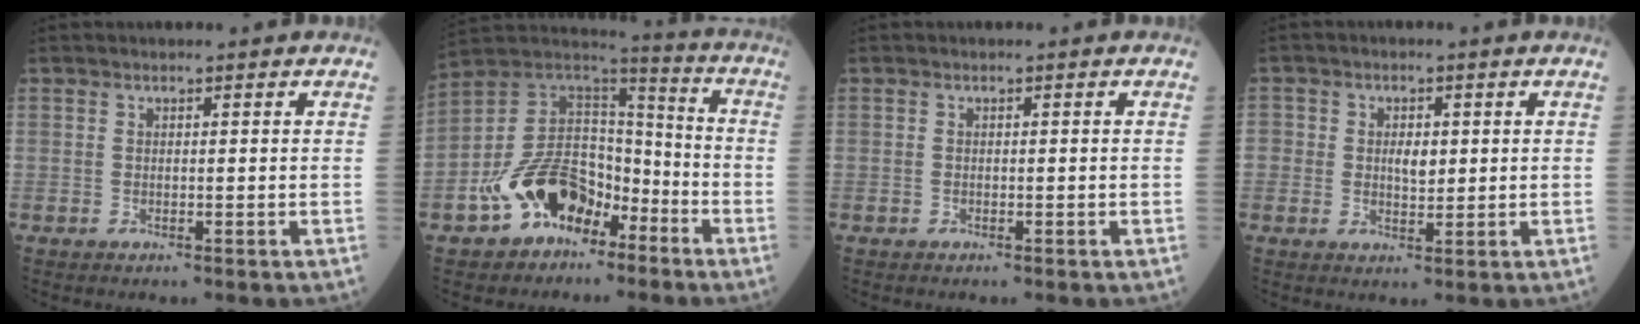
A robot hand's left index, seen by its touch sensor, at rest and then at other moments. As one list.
[{"total": 13.6, "force": [-7.4, 8.3, 7.8], "torque": [-0.167, 0.030, -0.133]}, {"total": 0.0}, {"total": 4.5, "force": [0.2, 3.3, 3.1], "torque": [-0.051, 0.007, 0.009]}]